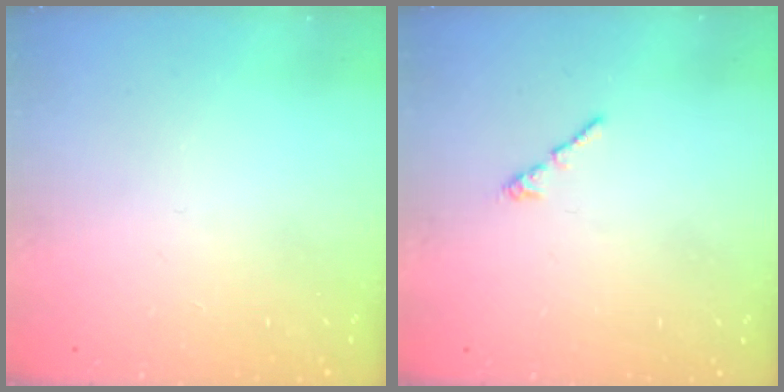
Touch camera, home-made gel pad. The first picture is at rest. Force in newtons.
{"total": 0.7, "press": 0.6, "slide": 0.4}